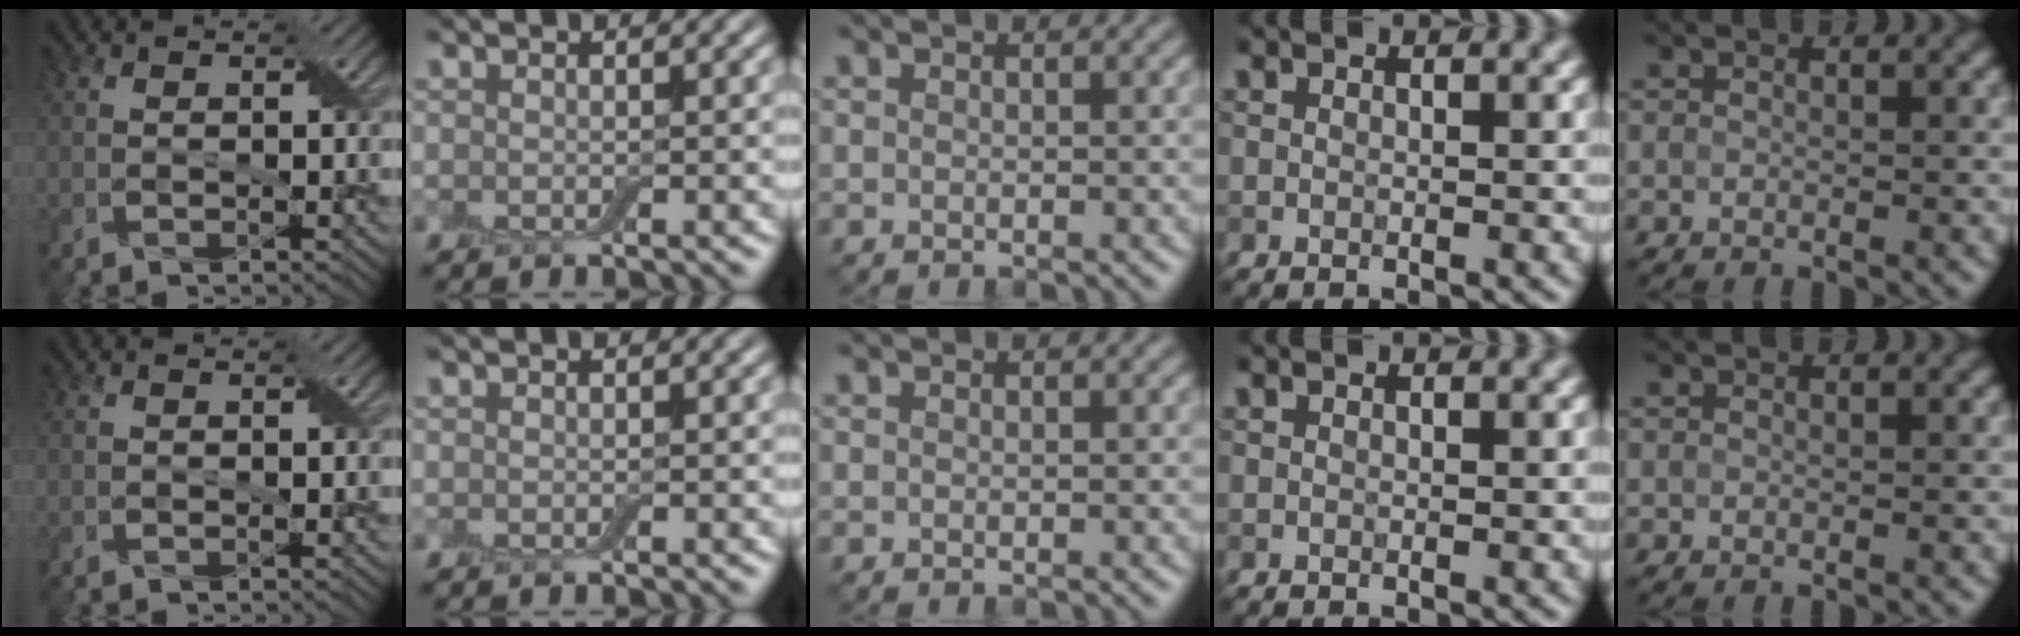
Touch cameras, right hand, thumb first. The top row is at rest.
{}